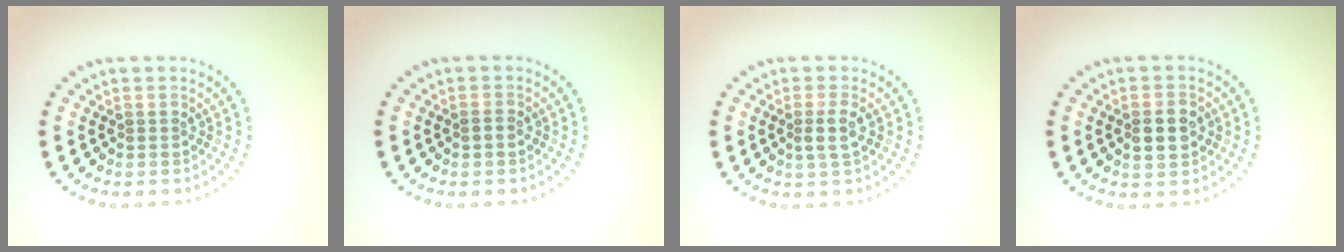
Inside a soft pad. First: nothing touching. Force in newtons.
{"total": 0.8, "press": 0.8, "slide": 0.2}
{"total": 1.6, "press": 1.3, "slide": 1.0}
{"total": 2.9, "press": 2.9, "slide": 0.1}